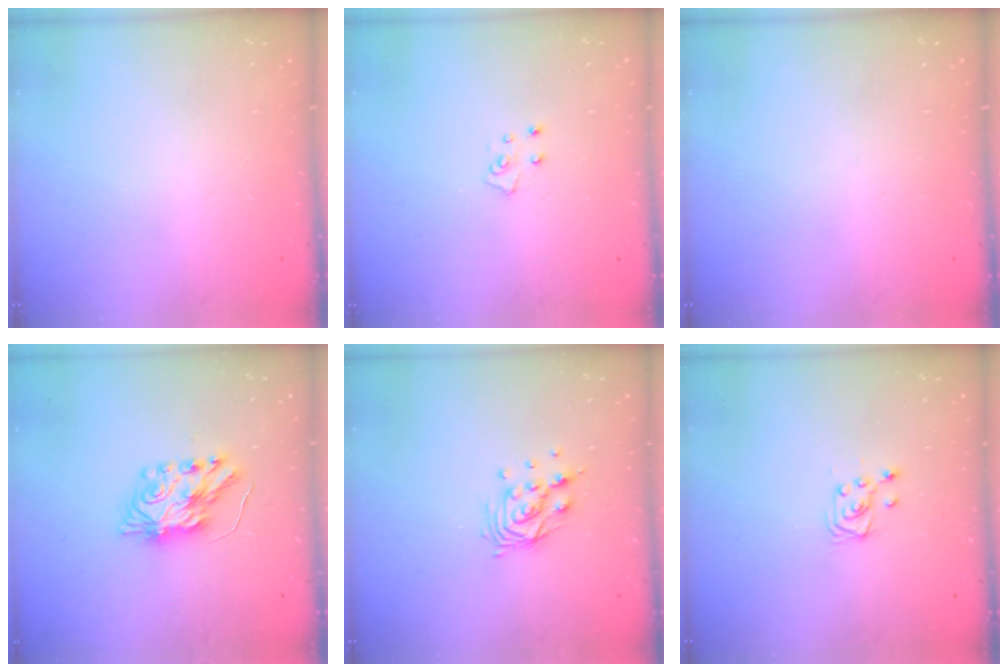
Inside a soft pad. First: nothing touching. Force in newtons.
{"total": 5.7, "press": 5.7, "slide": 0.4}
{"total": 0.0}
{"total": 8.4, "press": 8.4, "slide": 0.5}
{"total": 9.5, "press": 9.4, "slide": 0.8}
{"total": 4.3, "press": 4.3, "slide": 0.3}